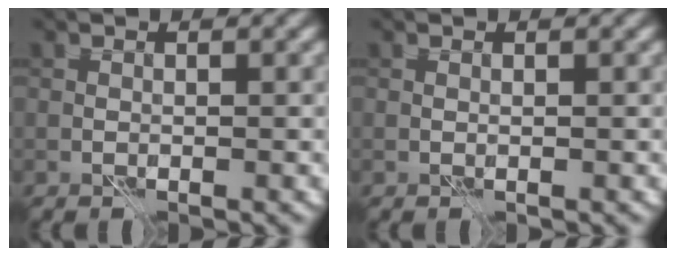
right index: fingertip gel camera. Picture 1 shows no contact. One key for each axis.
{"total": 0.0}